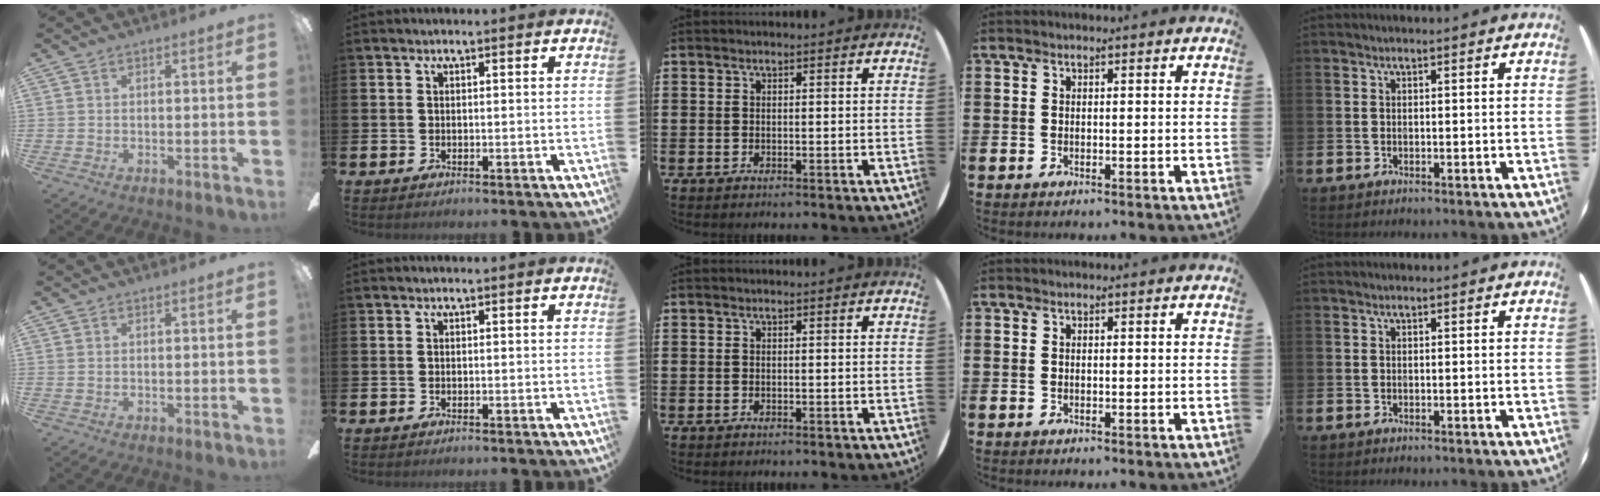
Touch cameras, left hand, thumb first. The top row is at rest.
{}